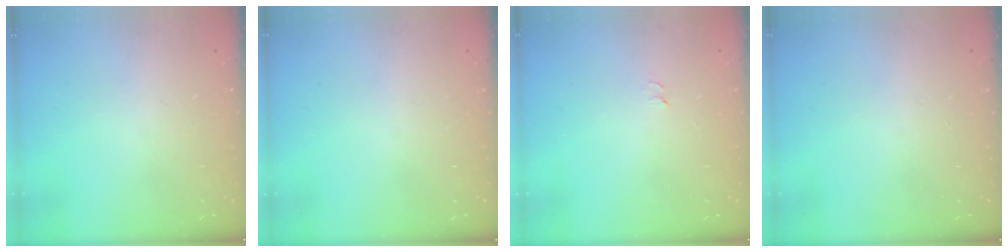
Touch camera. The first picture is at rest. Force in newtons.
{"total": 0.0}
{"total": 3.7, "press": 3.6, "slide": 0.4}
{"total": 0.0}